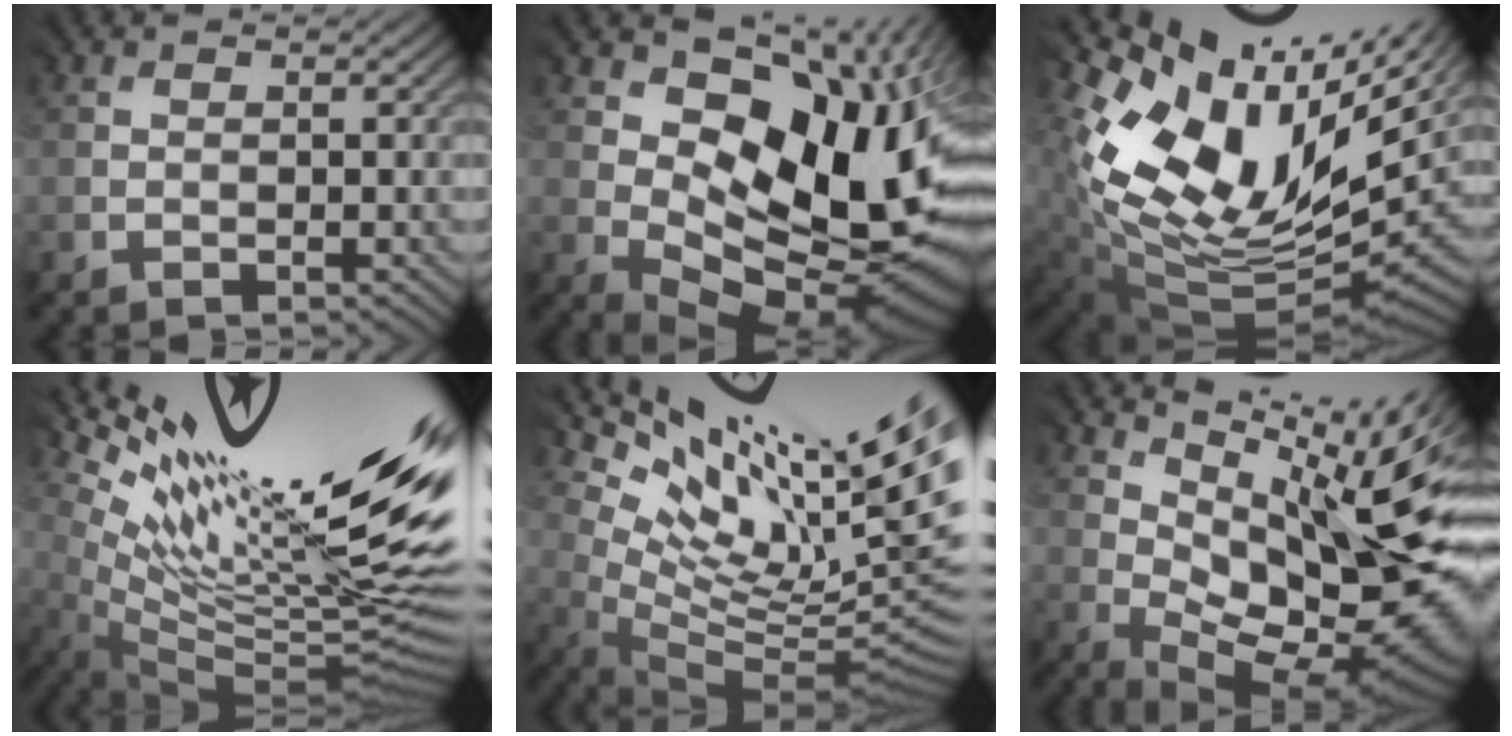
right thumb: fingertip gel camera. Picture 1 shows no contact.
{"total": 16.3, "force": [2.9, 9.9, 12.7], "torque": [-0.175, -0.009, 0.066]}
{"total": 15.8, "force": [4.5, 9.3, 11.9], "torque": [-0.225, -0.028, 0.101]}
{"total": 18.0, "force": [6.5, 4.2, 16.3], "torque": [-0.234, 0.016, 0.123]}
{"total": 16.2, "force": [7.4, 5.4, 13.4], "torque": [-0.205, 0.000, 0.153]}
{"total": 16.8, "force": [2.7, 7.8, 14.7], "torque": [-0.195, -0.007, 0.055]}